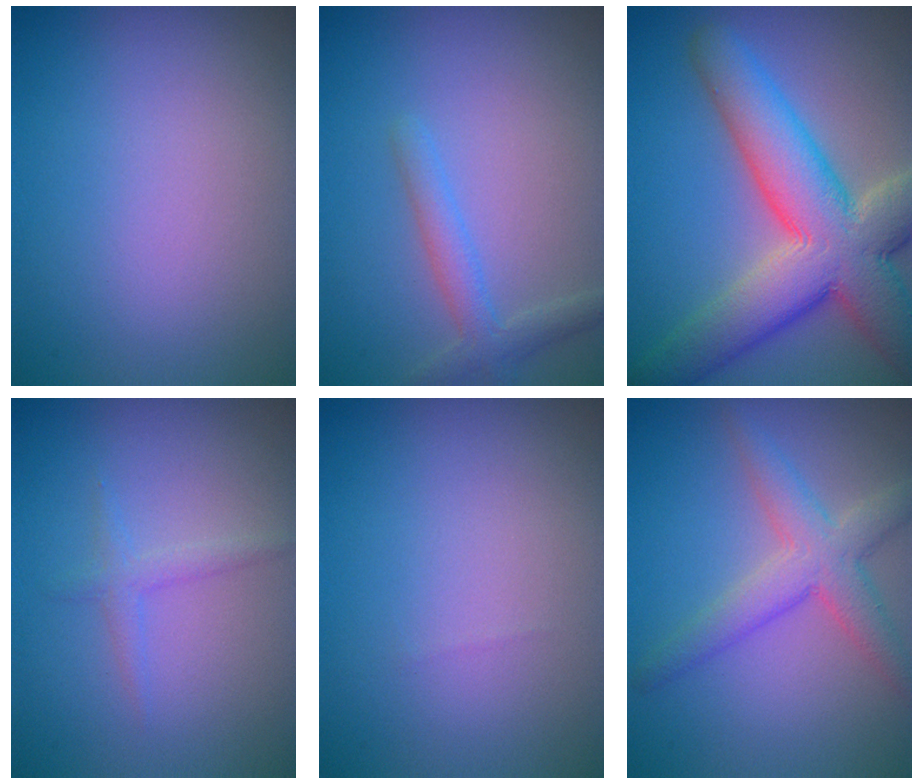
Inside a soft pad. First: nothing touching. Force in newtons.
{"total": 2.3, "press": 2.3, "slide": 0.1}
{"total": 11.1, "press": 11.0, "slide": 0.6}
{"total": 1.3, "press": 1.3, "slide": 0.1}
{"total": 0.0}
{"total": 4.2, "press": 4.2, "slide": 0.2}